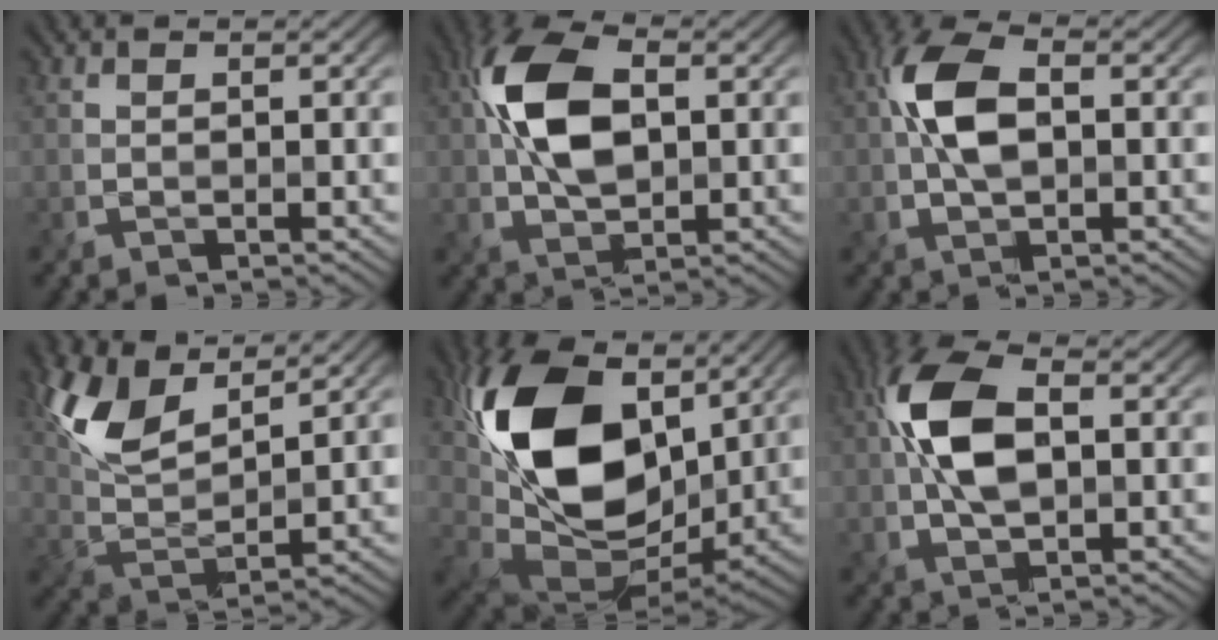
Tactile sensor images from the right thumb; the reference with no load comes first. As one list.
[{"total": 10.4, "force": [1.2, 6.1, 8.3], "torque": [-0.186, 0.012, 0.017]}, {"total": 7.6, "force": [0.3, 4.1, 6.4], "torque": [-0.142, 0.013, -0.002]}, {"total": 10.1, "force": [6.2, 3.9, 7.0], "torque": [-0.164, 0.012, 0.127]}, {"total": 18.2, "force": [5.5, 11.3, 13.1], "torque": [-0.280, 0.008, 0.101]}, {"total": 9.5, "force": [0.7, 5.2, 8.0], "torque": [-0.177, 0.013, 0.006]}]